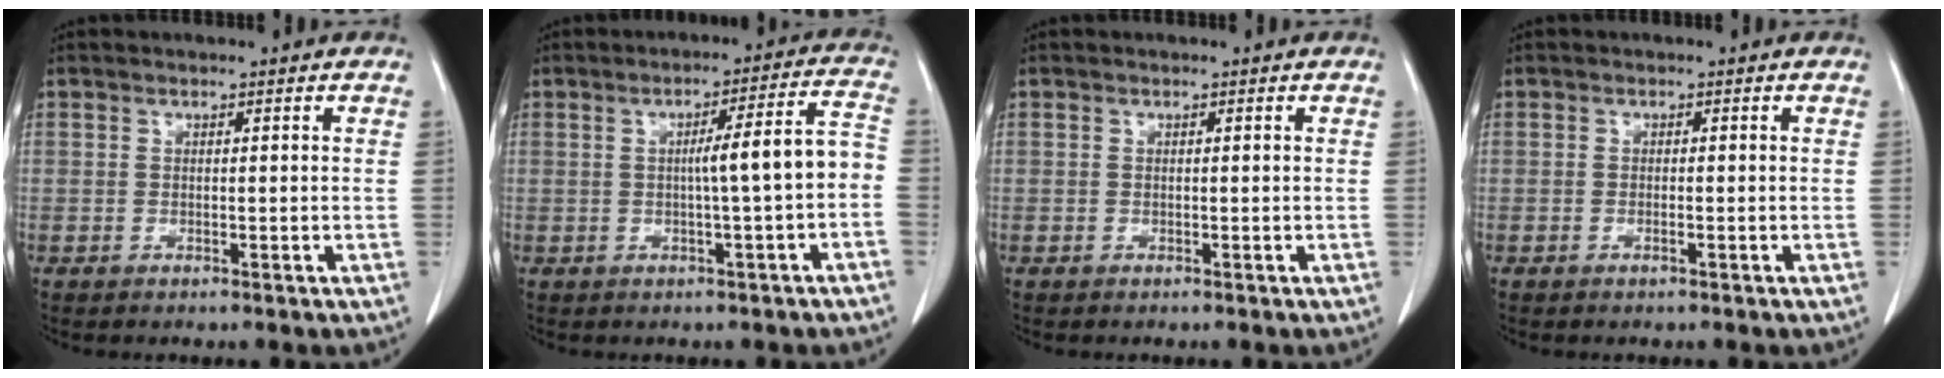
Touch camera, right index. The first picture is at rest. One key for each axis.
{"total": 7.5, "fx": -1.1, "fy": 0.0, "fz": 7.4, "tx": -0.104, "ty": 0.026, "tz": -0.013}
{"total": 0.0}
{"total": 0.6, "fx": -0.3, "fy": 0.0, "fz": 0.5, "tx": -0.012, "ty": 0.000, "tz": -0.003}